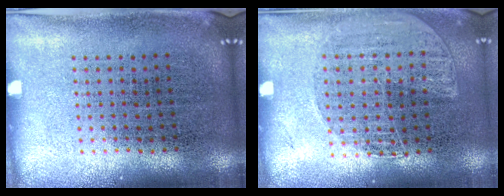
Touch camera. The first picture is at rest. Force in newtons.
{"total": 1.3, "press": 1.3, "slide": 0.1}